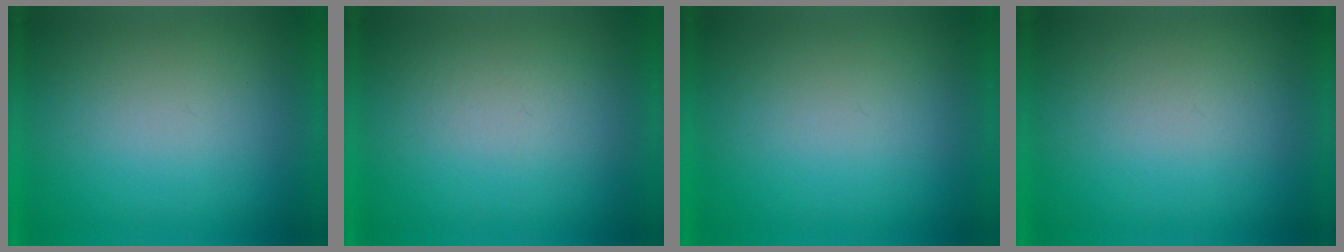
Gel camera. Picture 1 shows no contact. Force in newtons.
{"total": 1.4}
{"total": 0.0}
{"total": 1.3}